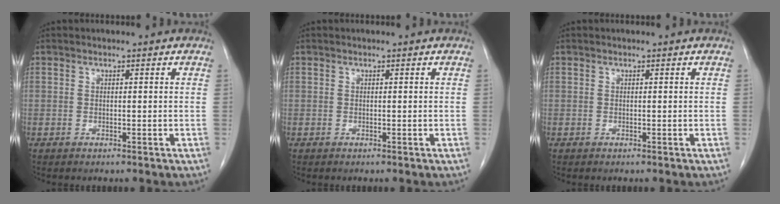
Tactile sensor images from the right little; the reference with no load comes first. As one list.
[{"total": 0.0}, {"total": 0.0}]